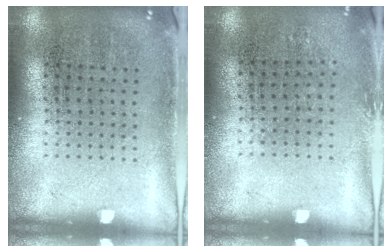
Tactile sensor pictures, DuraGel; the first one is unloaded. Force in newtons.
{"total": 0.8, "press": 0.7, "slide": 0.4}